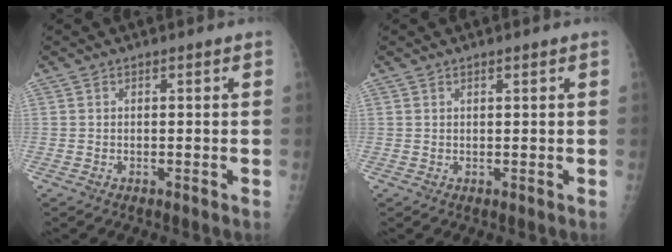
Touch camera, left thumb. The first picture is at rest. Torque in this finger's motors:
{"motor_torque": [-0.35, -0.21, -0.51, 0.00, 0.06]}